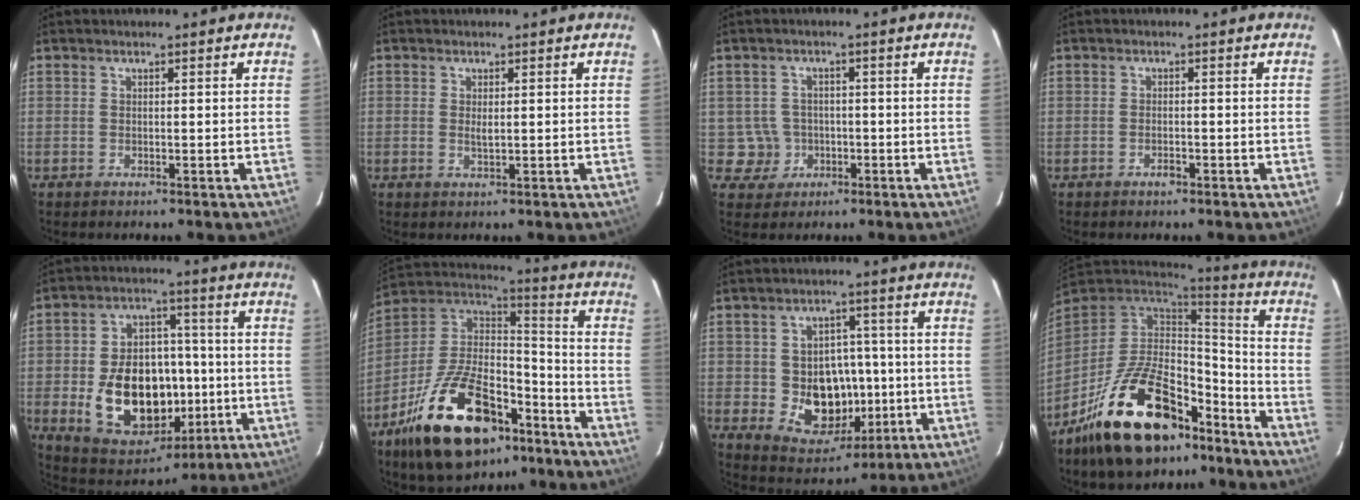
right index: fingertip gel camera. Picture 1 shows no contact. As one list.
[{"total": 1.4, "force": [0.1, 0.7, 1.3], "torque": [-0.024, -0.001, 0.002]}, {"total": 4.6, "force": [-1.0, 4.4, 0.1], "torque": [-0.011, 0.019, -0.009]}, {"total": 1.3, "force": [-0.9, 0.7, 0.7], "torque": [-0.013, 0.002, -0.014]}, {"total": 19.7, "force": [-3.5, 13.7, 13.8], "torque": [-0.281, 0.019, -0.028]}, {"total": 26.1, "force": [-15.3, 13.1, 16.6], "torque": [-0.326, 0.004, -0.245]}, {"total": 12.2, "force": [-1.9, 10.1, 6.7], "torque": [-0.132, 0.008, -0.008]}, {"total": 23.7, "force": [-15.1, 11.6, 14.1], "torque": [-0.280, 0.011, -0.226]}]